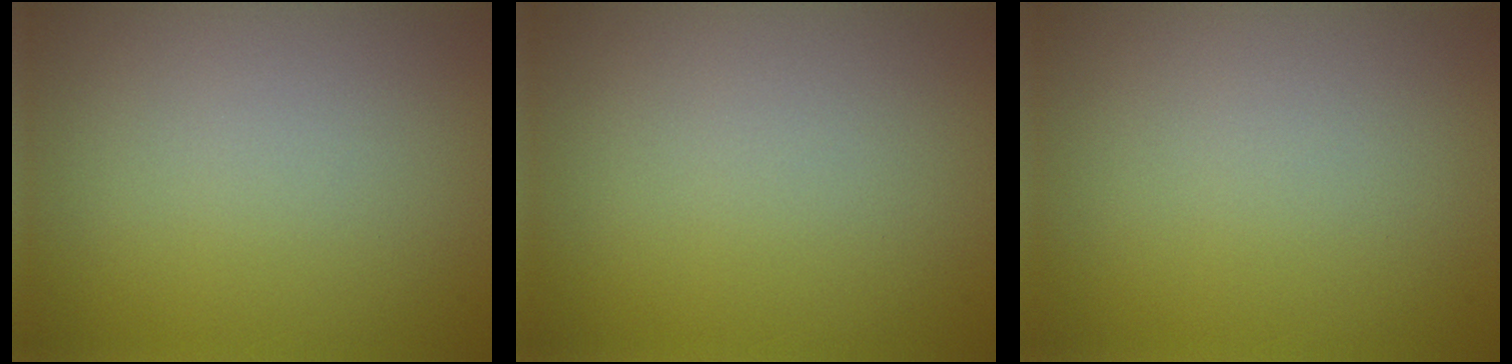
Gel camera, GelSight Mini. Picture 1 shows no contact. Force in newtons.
{"total": 0.0}
{"total": 0.0}